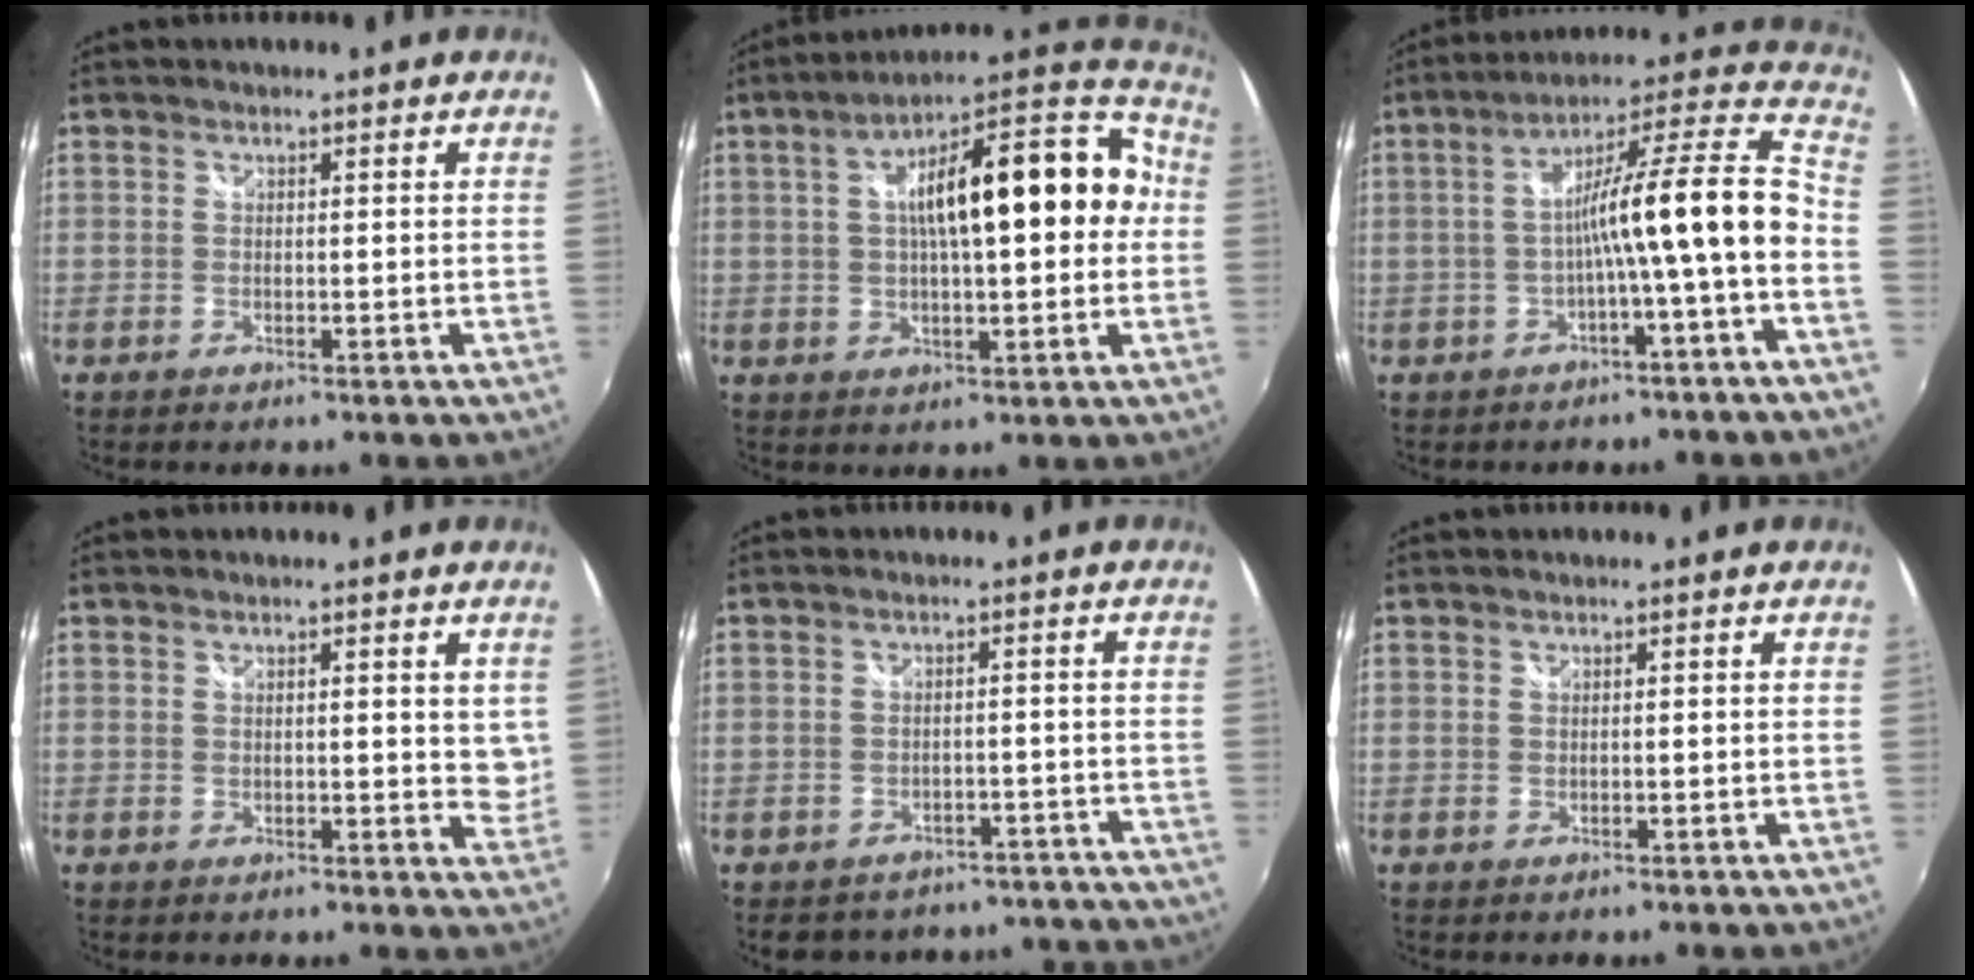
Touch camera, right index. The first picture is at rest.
{"total": 20.8, "force": [2.3, 7.1, 19.4], "torque": [-0.303, 0.040, 0.030]}
{"total": 14.7, "force": [-3.5, 0.3, 14.3], "torque": [-0.212, 0.031, -0.055]}
{"total": 4.7, "force": [2.2, 2.0, 3.6], "torque": [-0.034, -0.001, 0.037]}
{"total": 12.8, "force": [-11.1, 5.9, 2.5], "torque": [-0.052, 0.024, -0.119]}
{"total": 0.0}